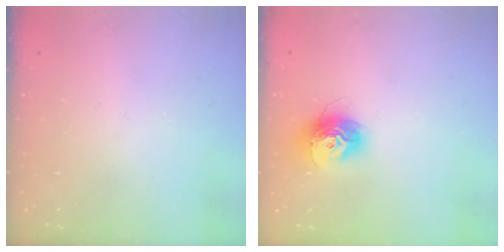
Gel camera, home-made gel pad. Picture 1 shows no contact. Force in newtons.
{"total": 12.6, "press": 12.6, "slide": 1.1}